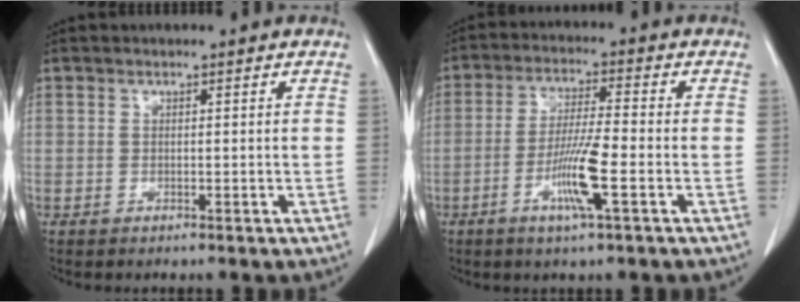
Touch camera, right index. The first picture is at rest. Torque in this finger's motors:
{"motor_torque": [0.18, 0.08, 0.13, 0.11]}